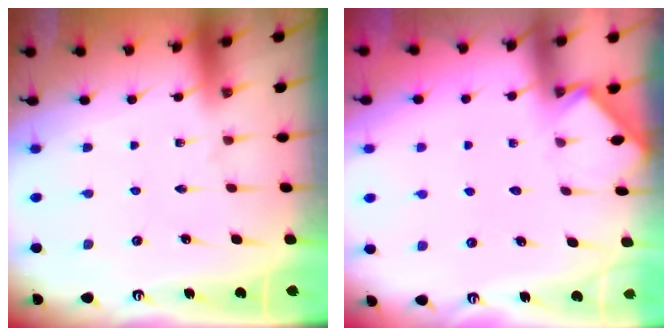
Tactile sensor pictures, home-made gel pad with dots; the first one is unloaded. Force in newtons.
{"total": 2.5, "press": 2.5, "slide": 0.4}